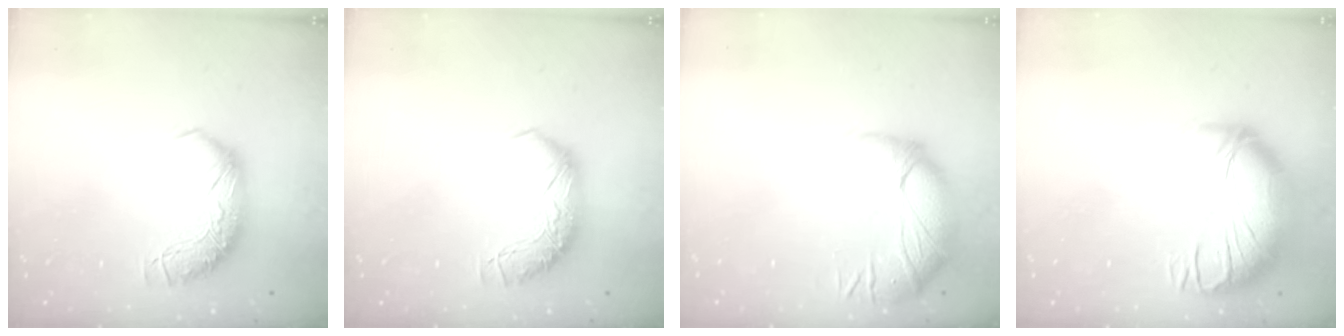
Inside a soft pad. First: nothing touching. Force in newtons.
{"total": 0.0}
{"total": 3.6, "press": 2.8, "slide": 2.2}
{"total": 3.6, "press": 2.0, "slide": 3.1}